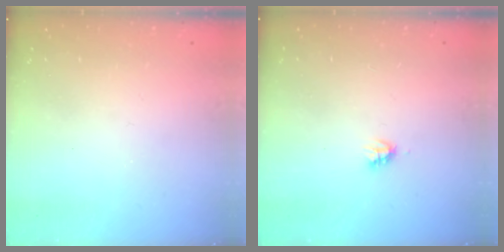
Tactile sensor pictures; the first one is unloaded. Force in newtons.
{"total": 2.7, "press": 2.7, "slide": 0.2}